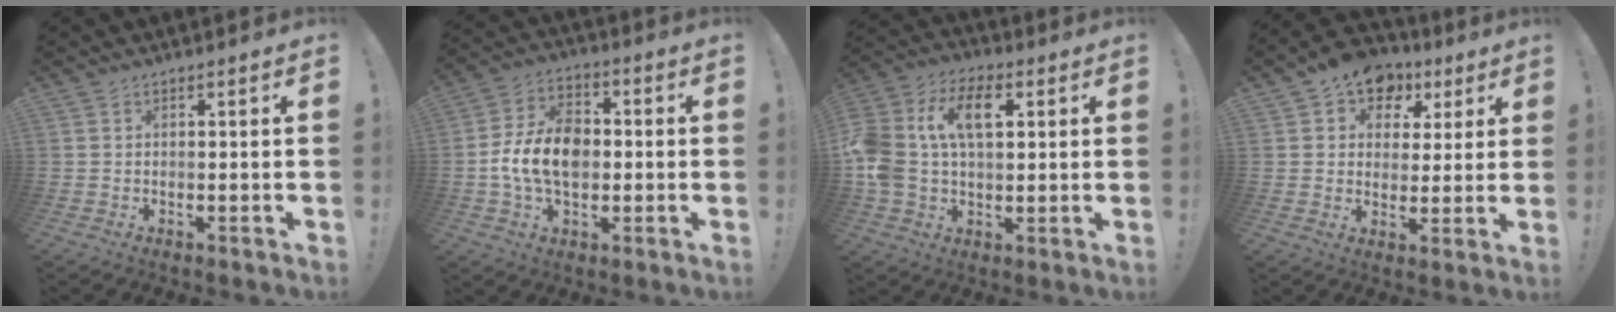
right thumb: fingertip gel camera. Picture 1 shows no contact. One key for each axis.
{"total": 14.3, "fx": -1.3, "fy": 10.1, "fz": 10.0, "tx": -0.187, "ty": 0.018, "tz": -0.022}
{"total": 15.5, "fx": 3.8, "fy": 10.0, "fz": 11.3, "tx": -0.218, "ty": 0.005, "tz": 0.066}
{"total": 9.7, "fx": 5.3, "fy": 7.2, "fz": 3.7, "tx": -0.049, "ty": -0.027, "tz": 0.099}